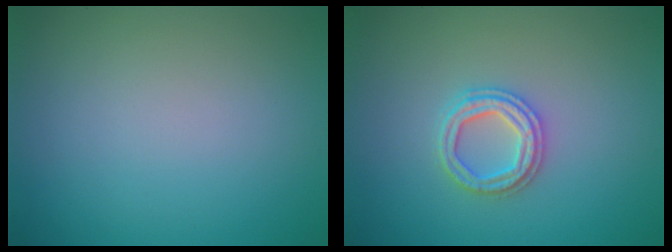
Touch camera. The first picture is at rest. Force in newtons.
{"total": 2.4, "press": 2.4, "slide": 0.3}